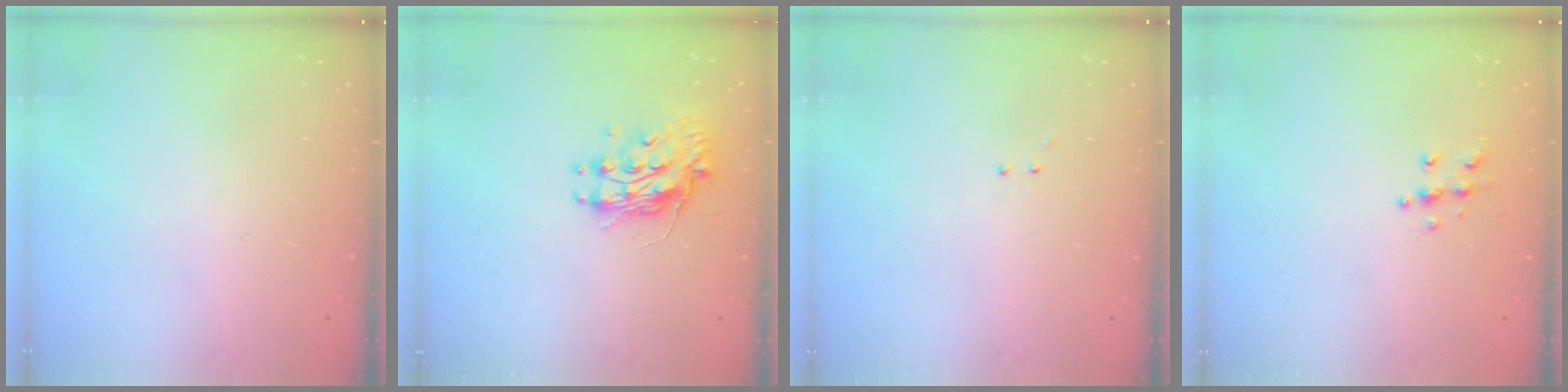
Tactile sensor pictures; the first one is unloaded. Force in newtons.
{"total": 10.6, "press": 10.6, "slide": 0.7}
{"total": 3.0, "press": 2.9, "slide": 0.7}
{"total": 5.4, "press": 5.4, "slide": 0.3}